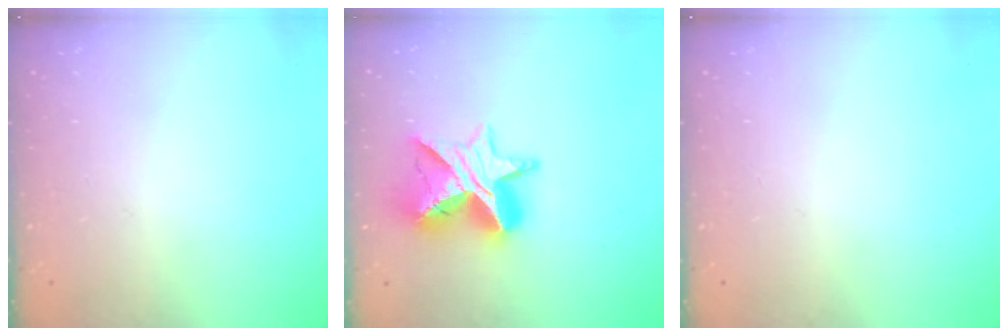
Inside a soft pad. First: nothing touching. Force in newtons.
{"total": 13.4, "press": 13.3, "slide": 1.0}
{"total": 0.0}